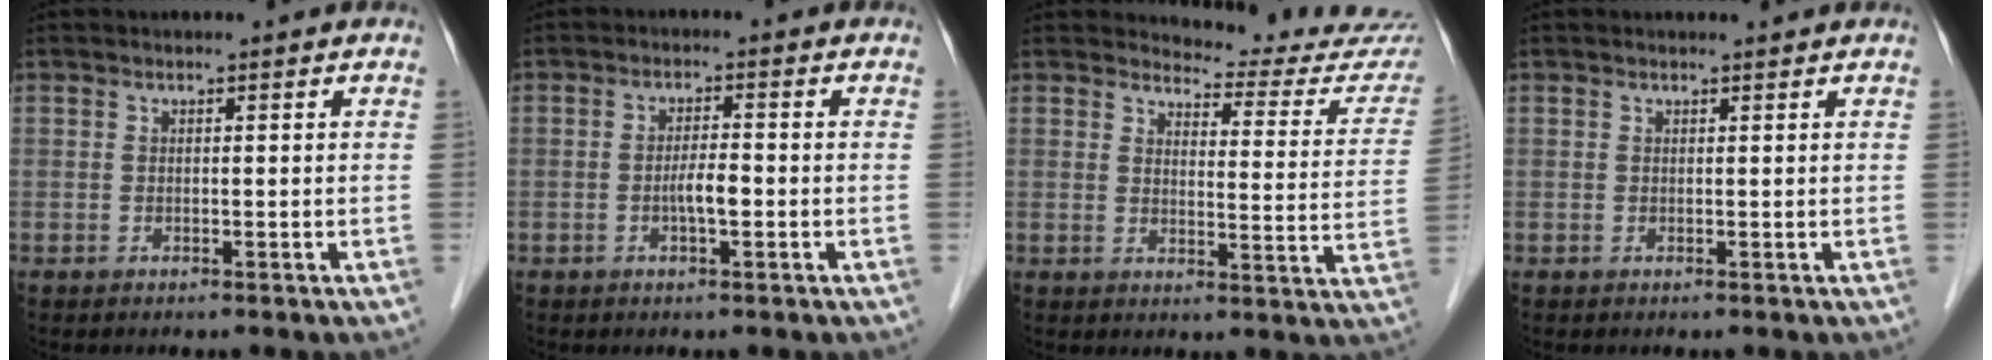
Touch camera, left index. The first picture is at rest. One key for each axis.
{"total": 2.9, "fx": -0.9, "fy": 0.6, "fz": 2.7, "tx": -0.053, "ty": 0.002, "tz": -0.017}
{"total": 14.1, "fx": 13.9, "fy": 1.7, "fz": 1.6, "tx": 0.001, "ty": -0.080, "tz": 0.139}
{"total": 1.3, "fx": 1.3, "fy": 0.0, "fz": 0.2, "tx": -0.009, "ty": 0.007, "tz": 0.017}